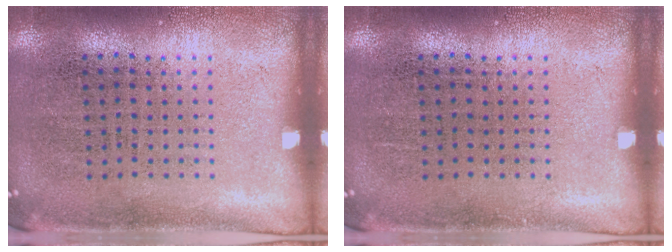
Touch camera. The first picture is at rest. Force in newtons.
{"total": 0.0}